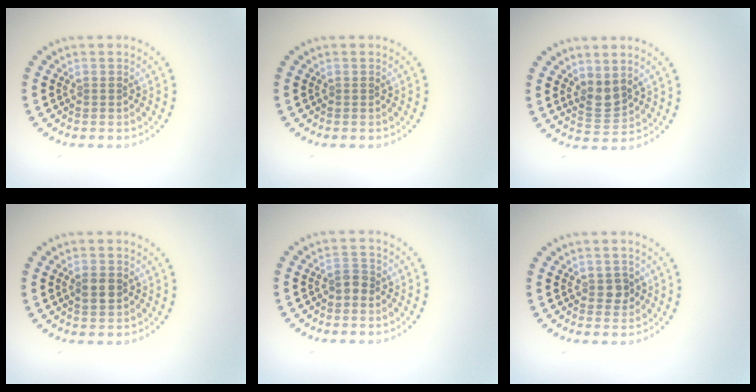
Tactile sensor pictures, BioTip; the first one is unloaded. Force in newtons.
{"total": 0.0}
{"total": 2.2, "press": 1.8, "slide": 1.3}
{"total": 1.9, "press": 1.9, "slide": 0.2}
{"total": 1.4, "press": 1.2, "slide": 0.6}
{"total": 1.3, "press": 1.2, "slide": 0.3}